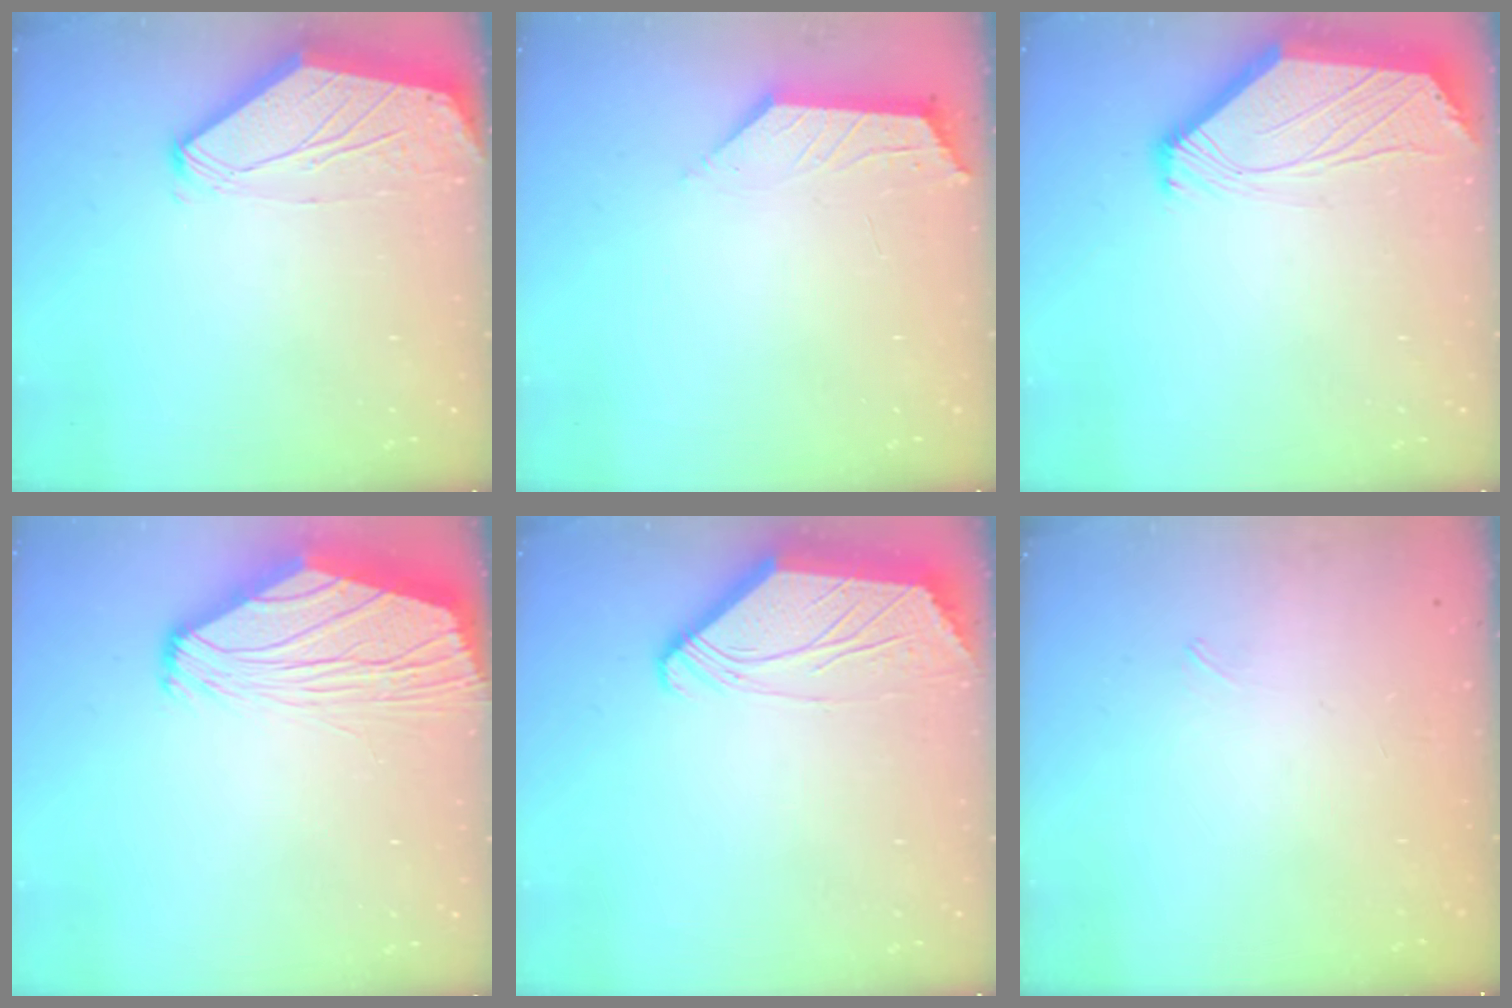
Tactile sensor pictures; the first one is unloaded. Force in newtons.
{"total": 1.9, "press": 1.9, "slide": 0.4}
{"total": 2.5, "press": 2.4, "slide": 0.6}
{"total": 6.9, "press": 6.8, "slide": 1.4}
{"total": 3.0, "press": 2.9, "slide": 0.4}
{"total": 2.8, "press": 2.7, "slide": 0.6}